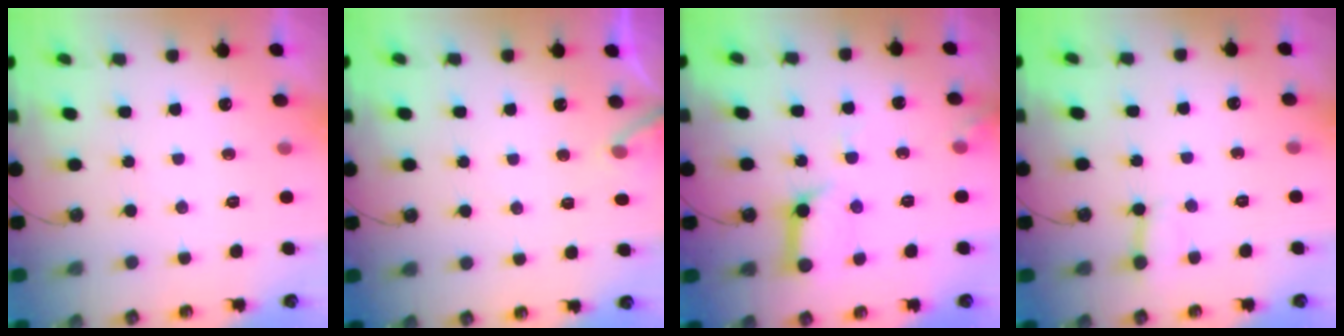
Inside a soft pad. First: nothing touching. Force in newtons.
{"total": 5.9, "press": 5.9, "slide": 0.3}
{"total": 11.4, "press": 11.4, "slide": 1.2}
{"total": 2.5, "press": 2.5, "slide": 0.2}